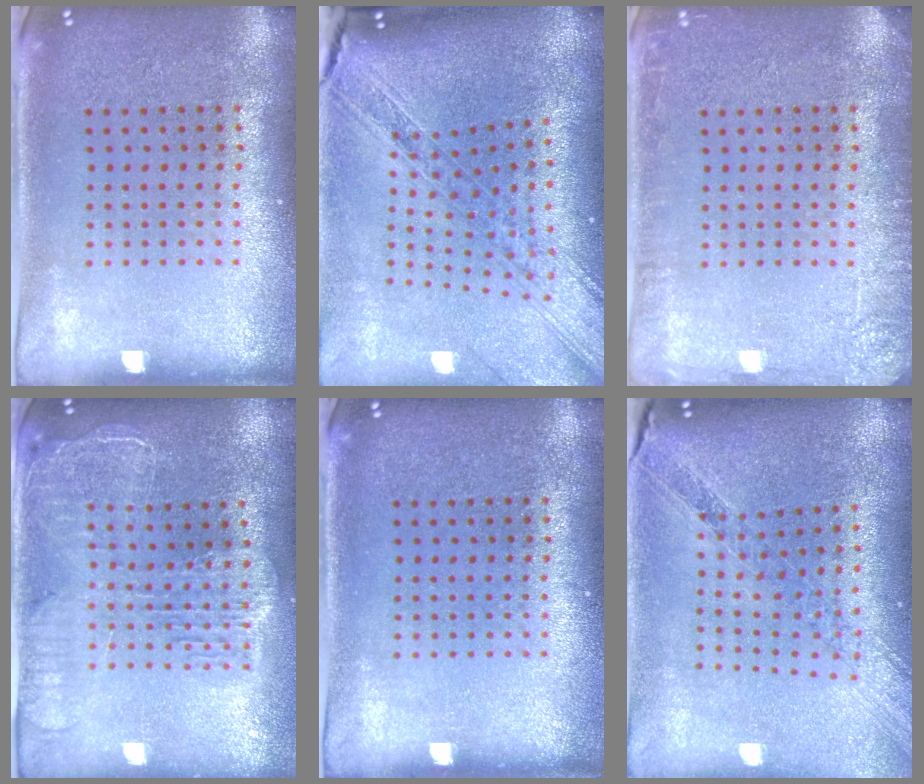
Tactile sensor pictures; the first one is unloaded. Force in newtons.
{"total": 2.5, "press": 2.1, "slide": 1.4}
{"total": 2.4, "press": 2.3, "slide": 0.3}
{"total": 2.4, "press": 2.1, "slide": 1.2}
{"total": 0.0}
{"total": 1.1, "press": 1.1, "slide": 0.2}